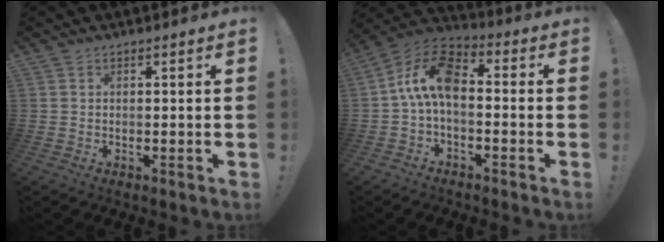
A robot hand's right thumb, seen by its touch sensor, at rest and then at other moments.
{"total": 12.3, "force": [0.4, 7.0, 10.1], "torque": [-0.187, 0.017, 0.010]}